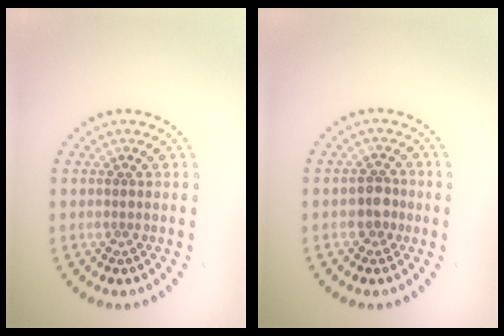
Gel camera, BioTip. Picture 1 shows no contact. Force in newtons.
{"total": 1.9, "press": 1.8, "slide": 0.7}